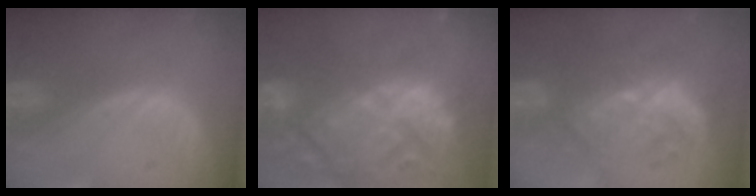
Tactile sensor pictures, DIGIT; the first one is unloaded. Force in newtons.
{"total": 15.4, "press": 13.1, "slide": 8.0}
{"total": 9.9, "press": 8.6, "slide": 4.9}